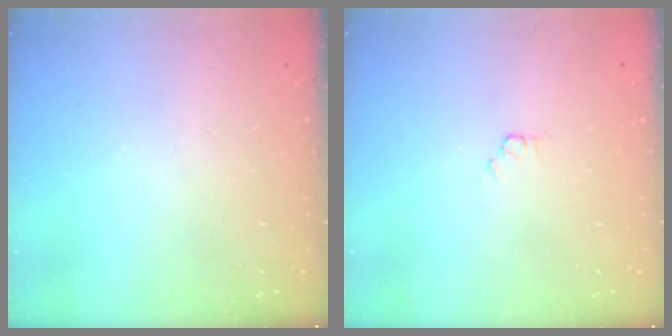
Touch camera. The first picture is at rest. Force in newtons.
{"total": 1.5, "press": 1.5, "slide": 0.2}